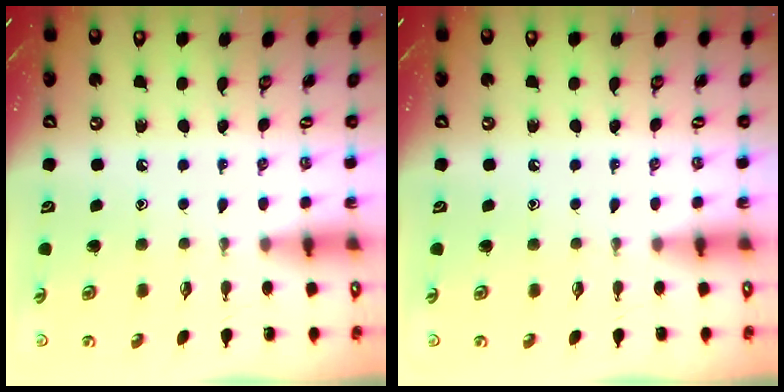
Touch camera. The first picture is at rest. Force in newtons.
{"total": 0.0}